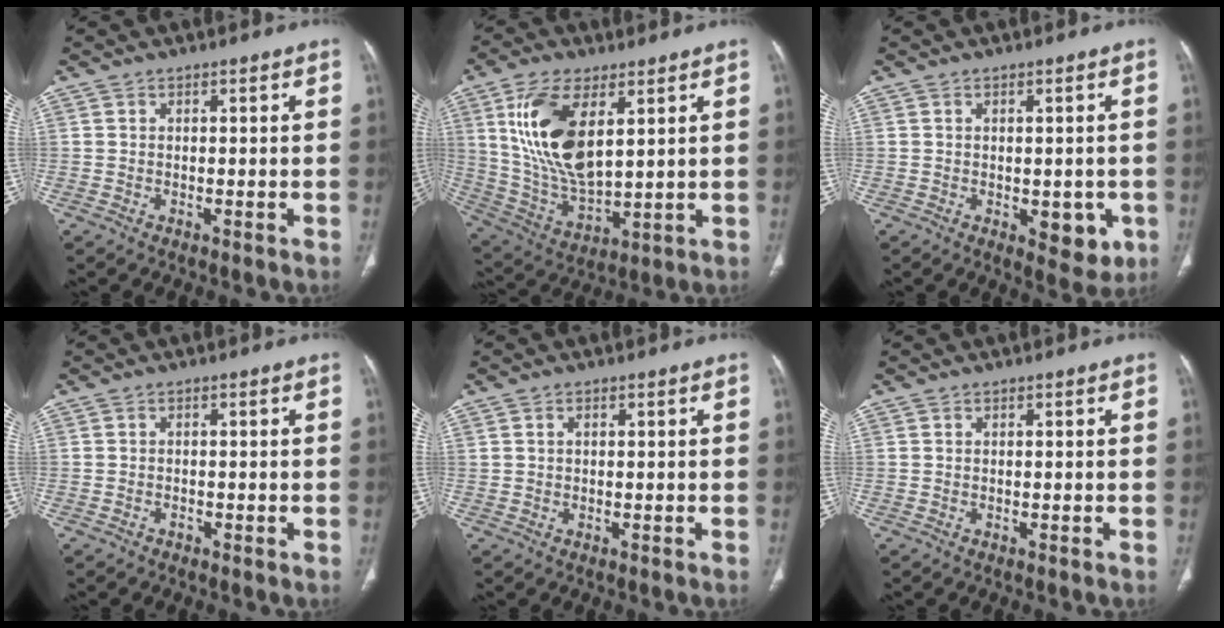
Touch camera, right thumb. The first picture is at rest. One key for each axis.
{"total": 17.0, "fx": 5.8, "fy": 8.2, "fz": 13.8, "tx": -0.264, "ty": -0.025, "tz": 0.122}
{"total": 6.3, "fx": -1.6, "fy": 3.4, "fz": 5.0, "tx": -0.035, "ty": -0.007, "tz": -0.011}
{"total": 0.6, "fx": -0.4, "fy": 0.4, "fz": 0.1, "tx": -0.001, "ty": 0.001, "tz": -0.010}
{"total": 0.7, "fx": 0.3, "fy": 0.5, "fz": 0.4, "tx": -0.005, "ty": 0.002, "tz": 0.006}
{"total": 0.0}